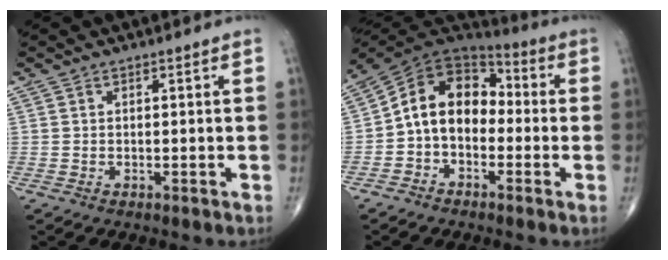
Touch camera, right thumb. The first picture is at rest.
{"total": 12.3, "force": [-1.6, 9.0, 8.2], "torque": [-0.109, 0.052, -0.046]}